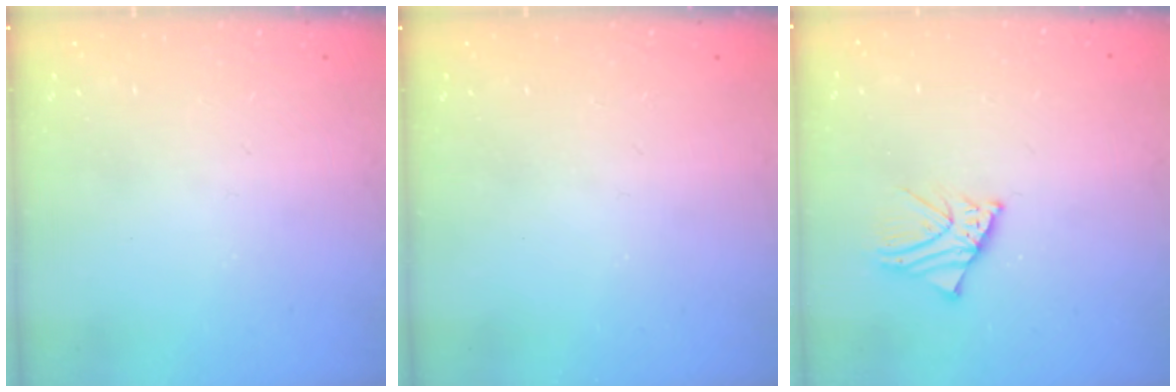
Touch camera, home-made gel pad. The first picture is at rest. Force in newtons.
{"total": 0.0}
{"total": 2.7, "press": 2.7, "slide": 0.4}